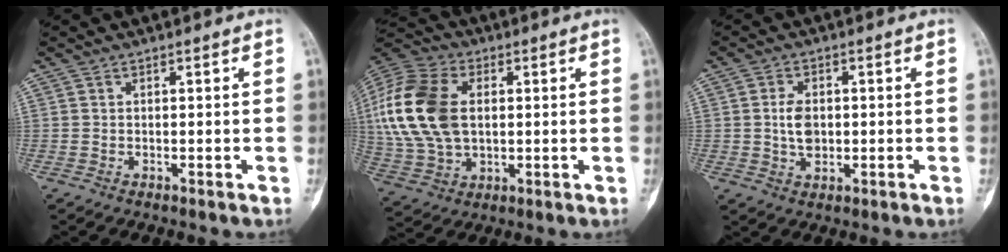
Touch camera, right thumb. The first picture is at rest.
{"total": 20.8, "force": [2.7, 13.7, 15.5], "torque": [-0.340, 0.006, 0.053]}
{"total": 4.8, "force": [0.0, 3.2, 3.6], "torque": [-0.060, 0.001, 0.001]}